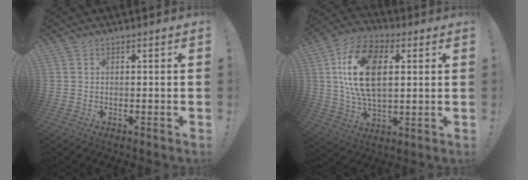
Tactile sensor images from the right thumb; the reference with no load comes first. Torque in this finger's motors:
{"motor_torque": [1.74, 3.27, 1.60, -0.21, 0.66]}